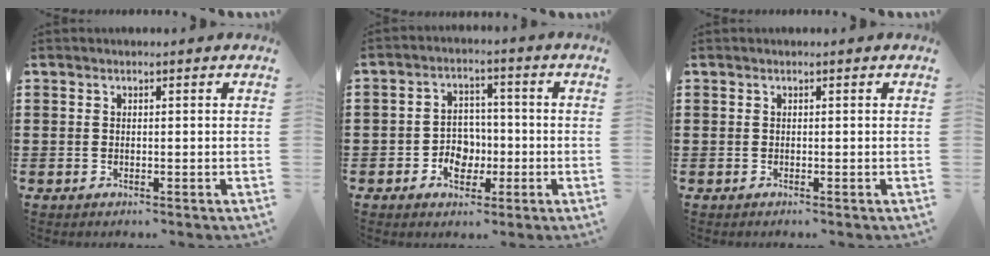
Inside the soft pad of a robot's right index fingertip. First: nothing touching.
{"total": 4.8, "force": [-1.6, 3.9, 2.3], "torque": [-0.042, 0.005, -0.032]}
{"total": 0.0}